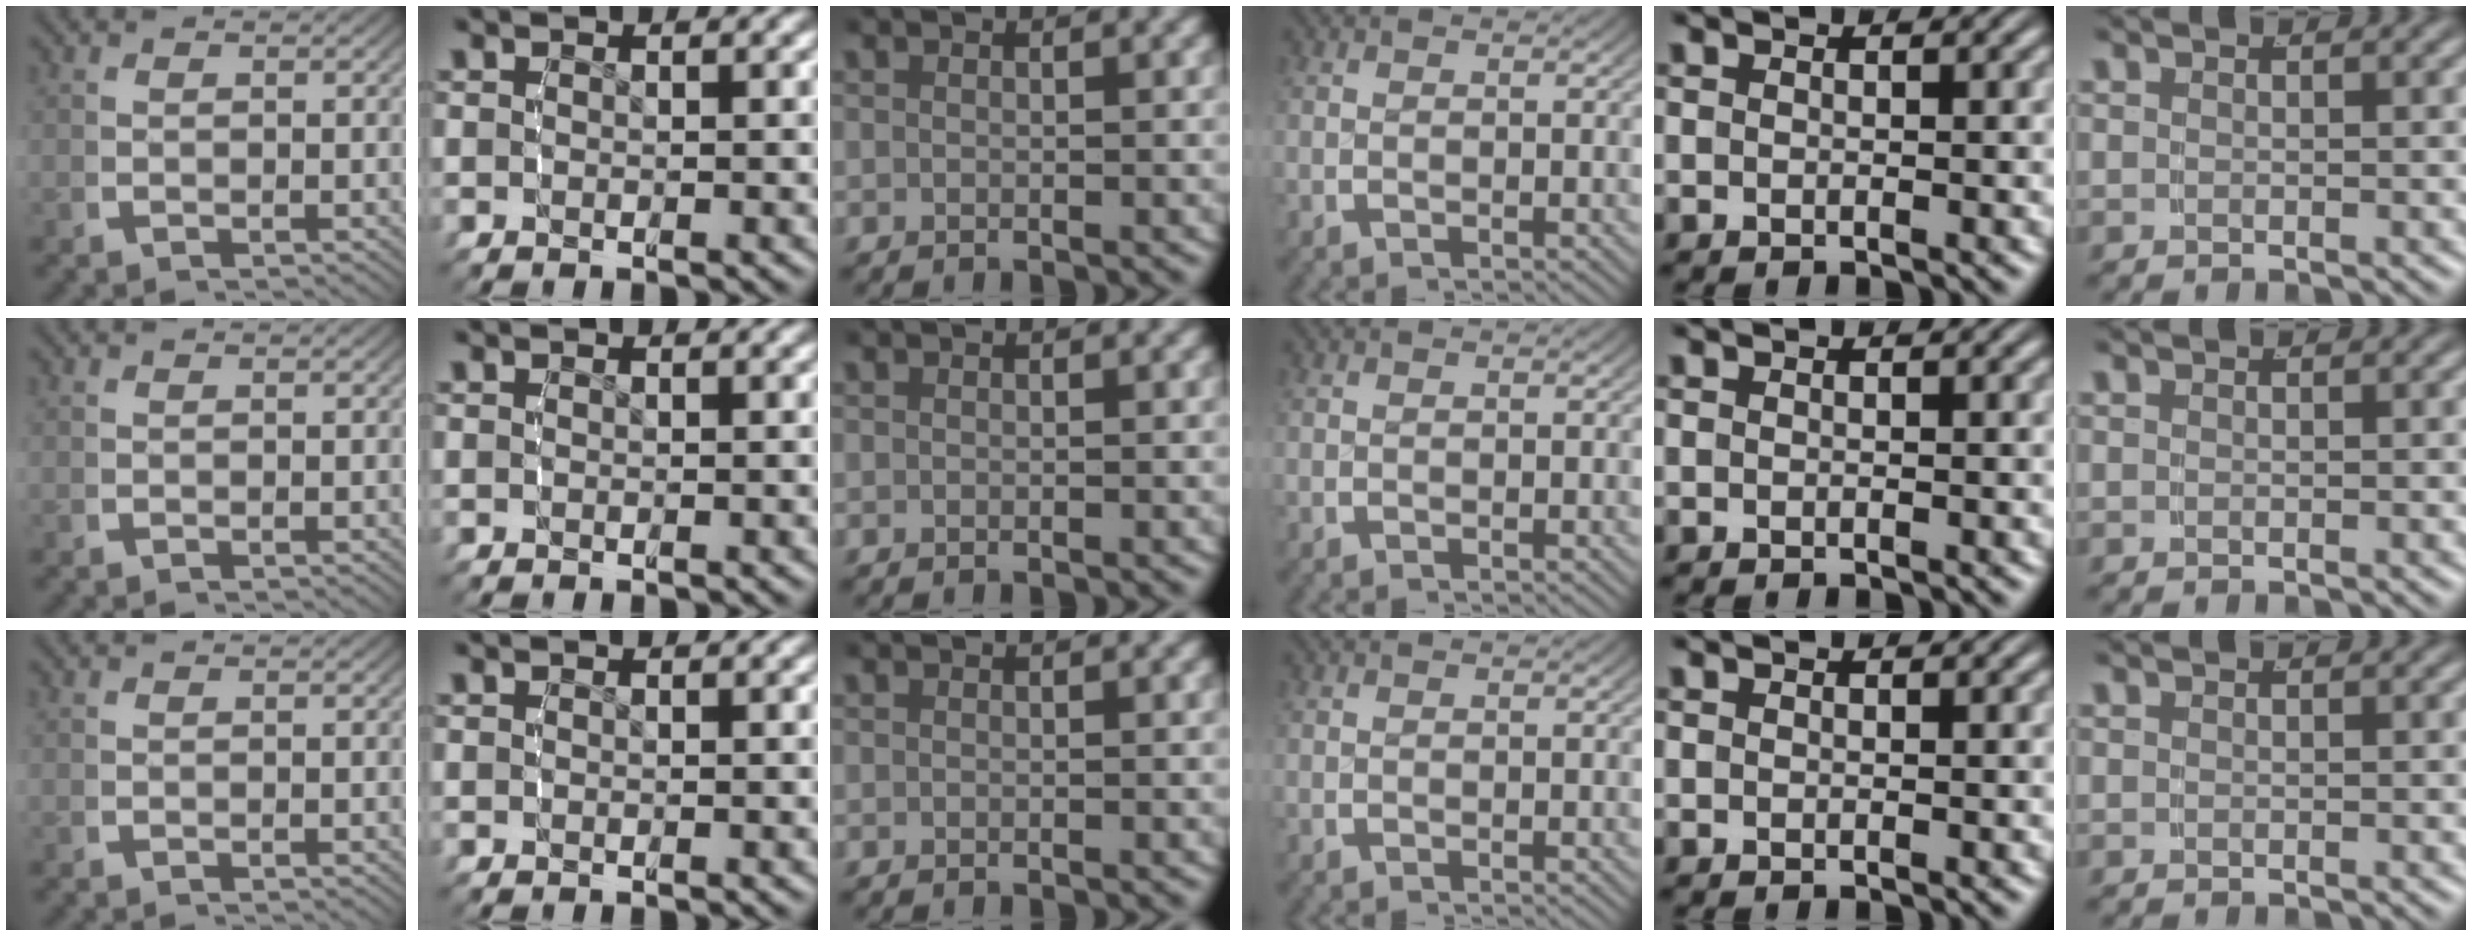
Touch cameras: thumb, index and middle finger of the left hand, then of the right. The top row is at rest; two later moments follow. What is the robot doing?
{"motion": "reach", "object": "shoes"}